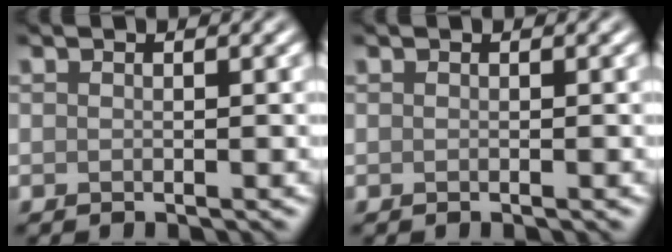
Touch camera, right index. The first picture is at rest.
{"total": 0.0}